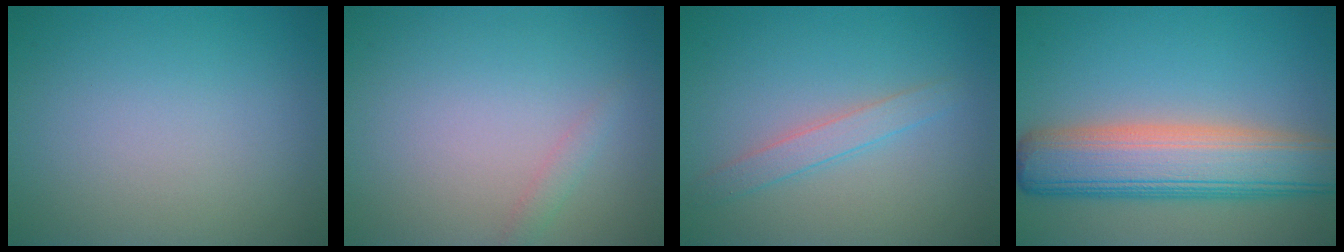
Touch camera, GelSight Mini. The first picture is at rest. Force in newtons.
{"total": 0.9, "press": 0.9, "slide": 0.0}
{"total": 2.1, "press": 2.1, "slide": 0.1}
{"total": 9.1, "press": 9.1, "slide": 0.6}